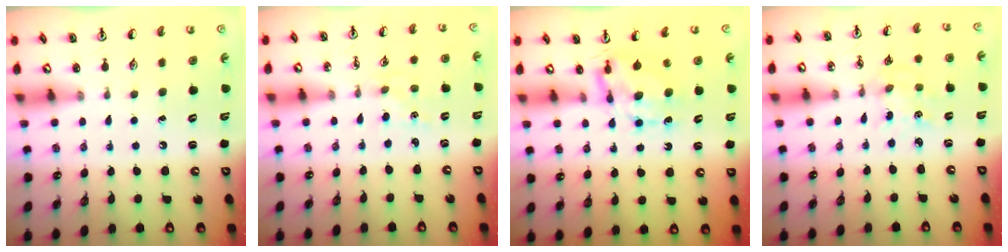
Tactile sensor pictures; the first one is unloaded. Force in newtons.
{"total": 1.0, "press": 0.9, "slide": 0.2}
{"total": 6.9, "press": 6.9, "slide": 0.7}
{"total": 4.2, "press": 4.2, "slide": 0.4}